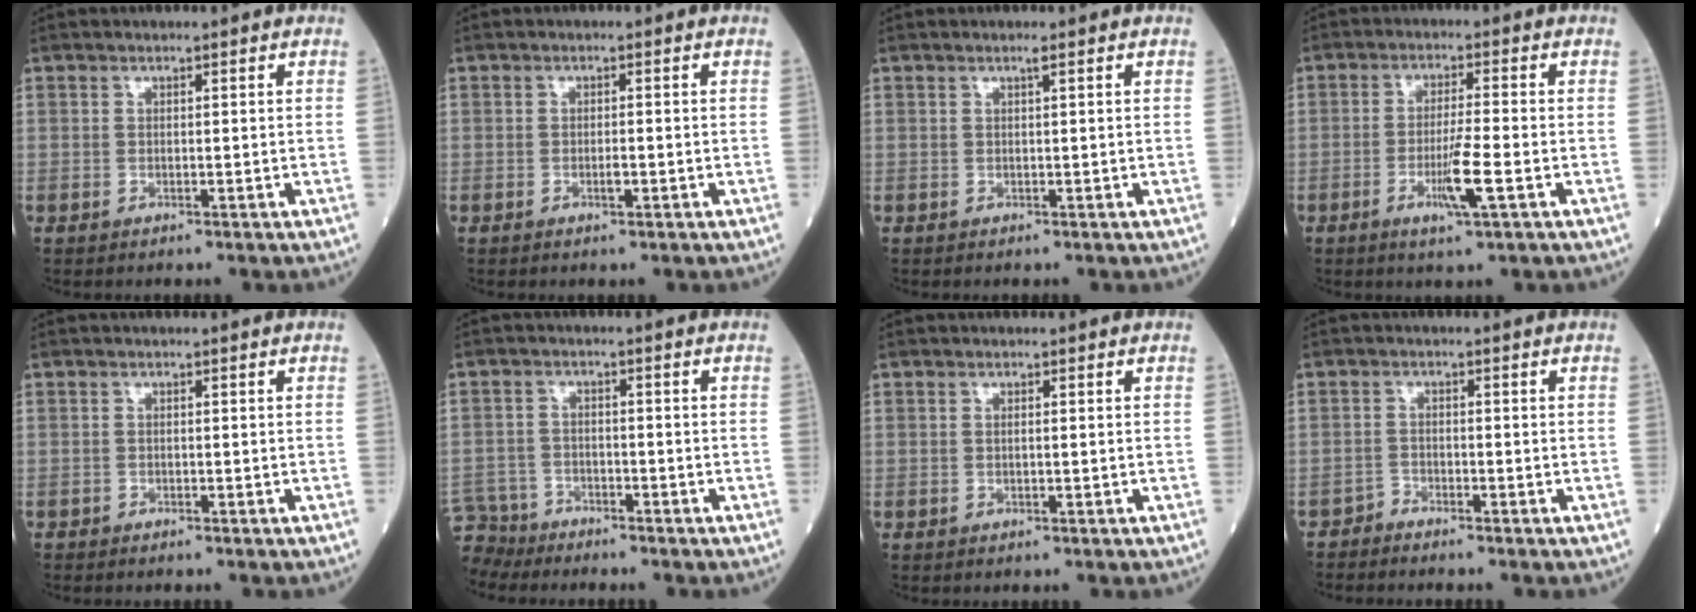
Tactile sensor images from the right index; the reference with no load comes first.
{"total": 1.4, "force": [-0.5, 0.3, 1.2], "torque": [-0.023, 0.000, -0.008]}
{"total": 0.6, "force": [0.3, -0.1, 0.5], "torque": [-0.012, -0.001, 0.008]}
{"total": 6.1, "force": [-2.2, -0.2, 5.7], "torque": [-0.106, -0.011, -0.040]}
{"total": 0.5, "force": [-0.5, 0.1, 0.0], "torque": [-0.005, 0.000, -0.012]}
{"total": 4.1, "force": [-3.8, 1.2, -0.7], "torque": [0.012, -0.007, -0.076]}
{"total": 0.0}
{"total": 1.5, "force": [-1.4, 0.0, -0.4], "torque": [0.014, -0.003, -0.028]}